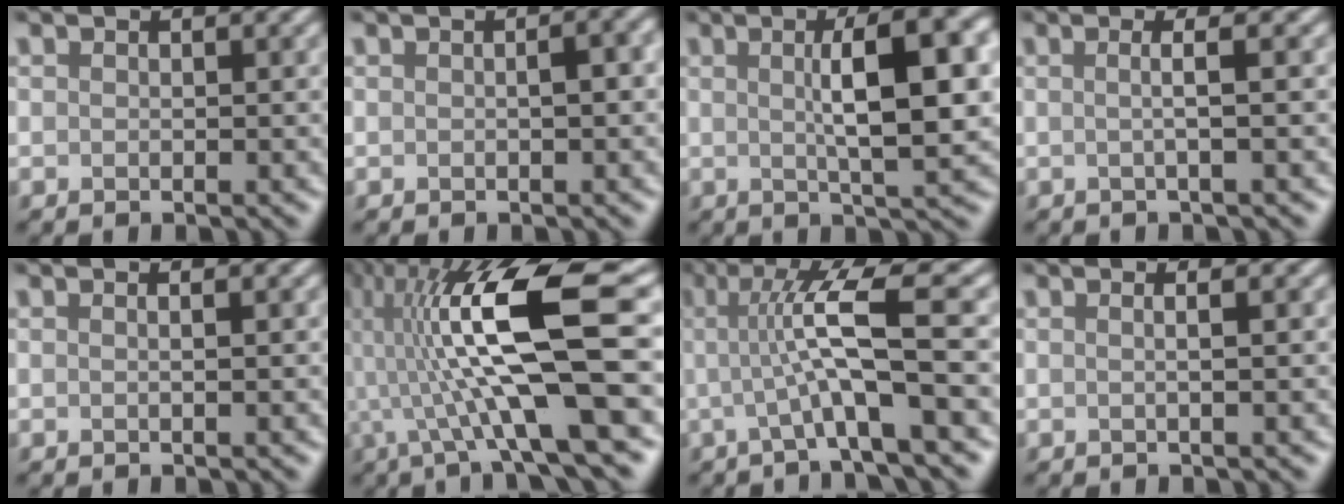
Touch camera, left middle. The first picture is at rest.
{"total": 1.3, "force": [0.0, 0.3, 1.2], "torque": [-0.011, 0.010, 0.008]}
{"total": 8.1, "force": [1.3, 1.9, 7.8], "torque": [-0.097, 0.016, 0.025]}
{"total": 1.7, "force": [0.0, 0.3, 1.7], "torque": [-0.023, 0.005, -0.001]}
{"total": 0.9, "force": [0.3, 0.5, 0.7], "torque": [0.007, 0.000, -0.009]}
{"total": 13.2, "force": [1.0, 2.6, 12.9], "torque": [-0.235, 0.021, 0.028]}
{"total": 6.3, "force": [0.2, 0.7, 6.2], "torque": [-0.108, 0.006, 0.011]}
{"total": 1.9, "force": [0.5, 1.0, 1.5], "torque": [0.000, 0.009, -0.016]}